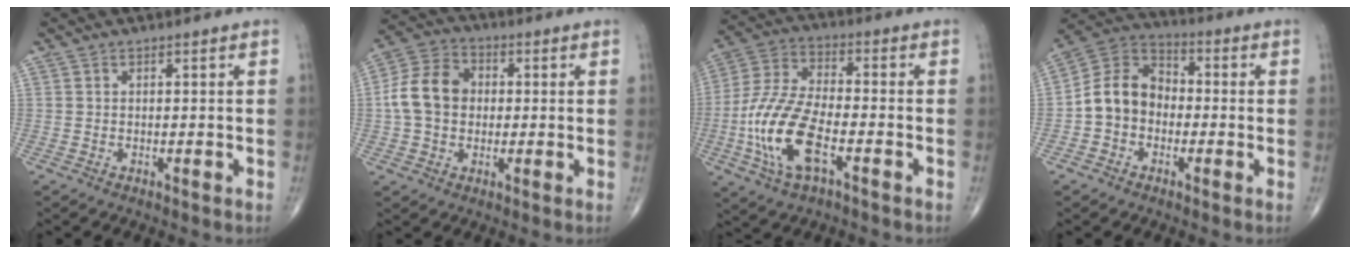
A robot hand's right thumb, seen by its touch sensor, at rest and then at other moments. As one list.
[{"total": 10.6, "force": [0.2, 8.3, 6.5], "torque": [-0.111, 0.027, -0.006]}, {"total": 15.4, "force": [-4.9, 6.7, 12.9], "torque": [-0.277, 0.020, -0.095]}, {"total": 10.6, "force": [-1.8, 8.5, 6.0], "torque": [-0.091, 0.041, -0.048]}]